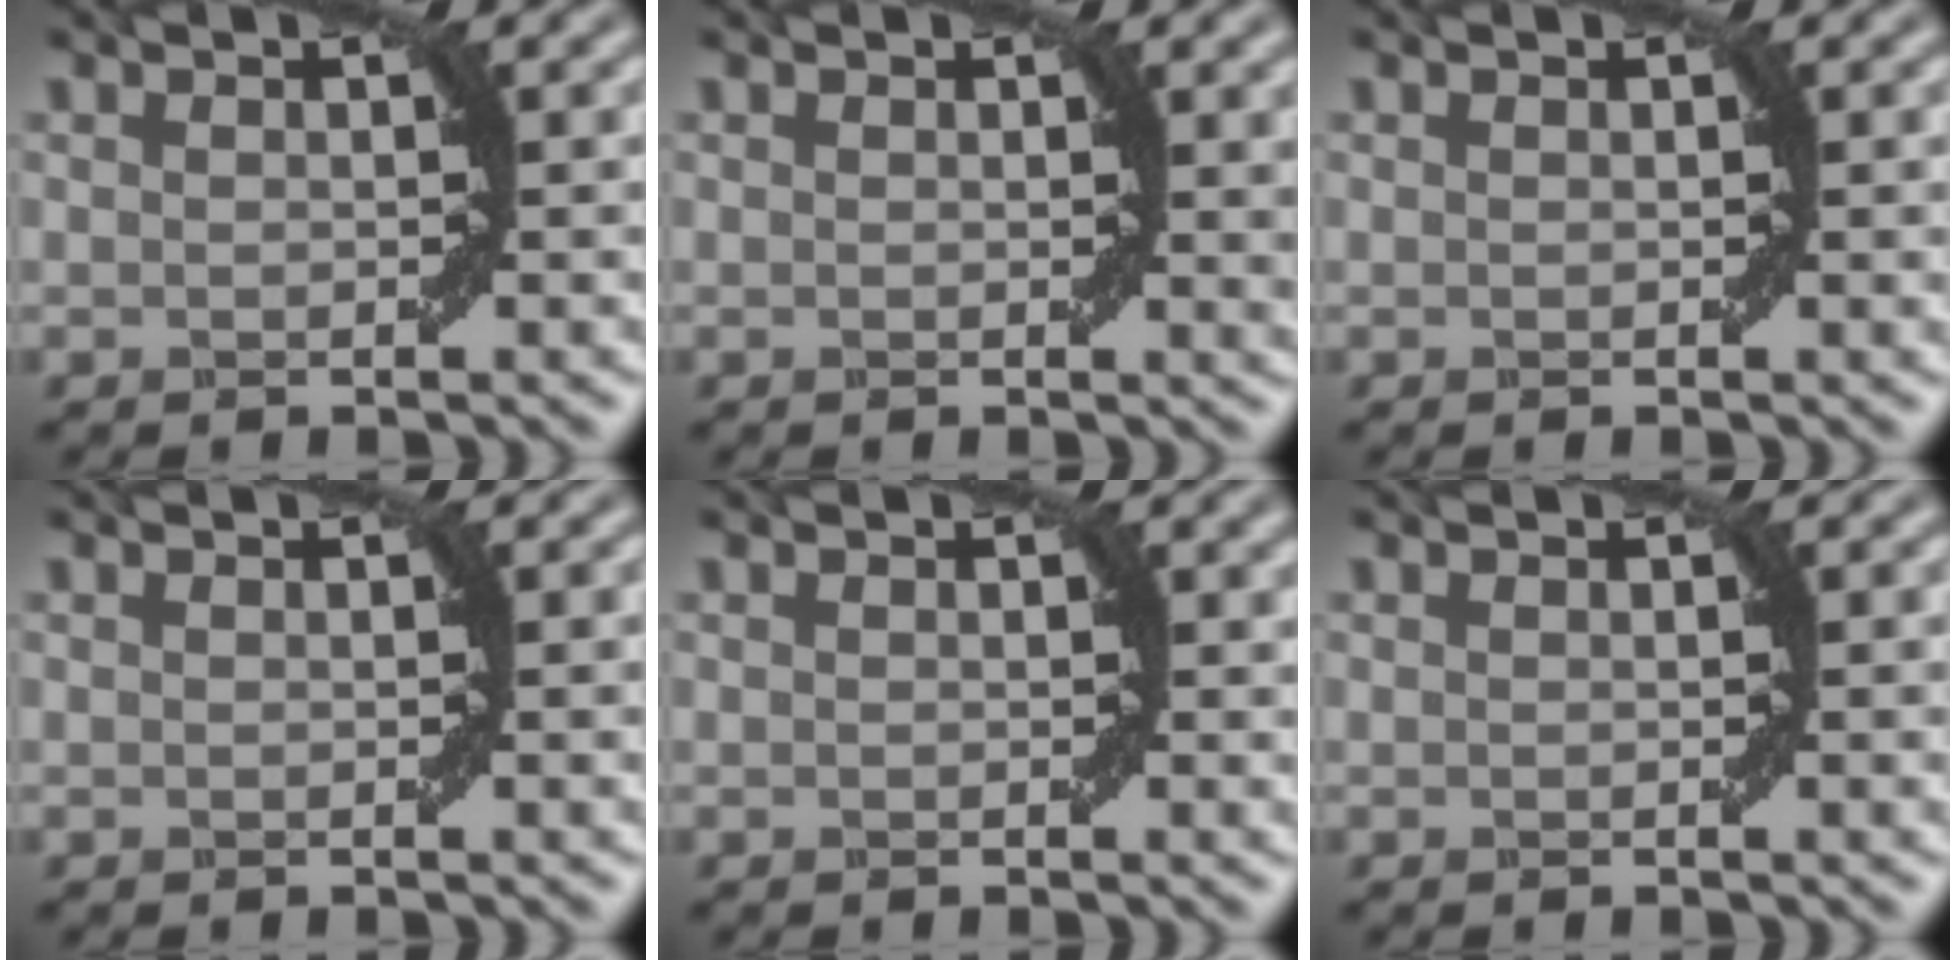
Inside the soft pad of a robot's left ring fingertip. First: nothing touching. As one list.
[{"total": 1.4, "force": [0.6, 0.3, 1.3], "torque": [-0.009, -0.004, 0.010]}, {"total": 0.6, "force": [0.1, -0.1, 0.6], "torque": [-0.005, -0.001, 0.002]}, {"total": 0.8, "force": [0.1, 0.0, 0.8], "torque": [-0.009, 0.001, 0.002]}, {"total": 0.8, "force": [0.3, 0.5, 0.6], "torque": [-0.001, -0.004, 0.005]}, {"total": 0.9, "force": [0.1, 0.0, 0.9], "torque": [-0.010, 0.000, 0.002]}]